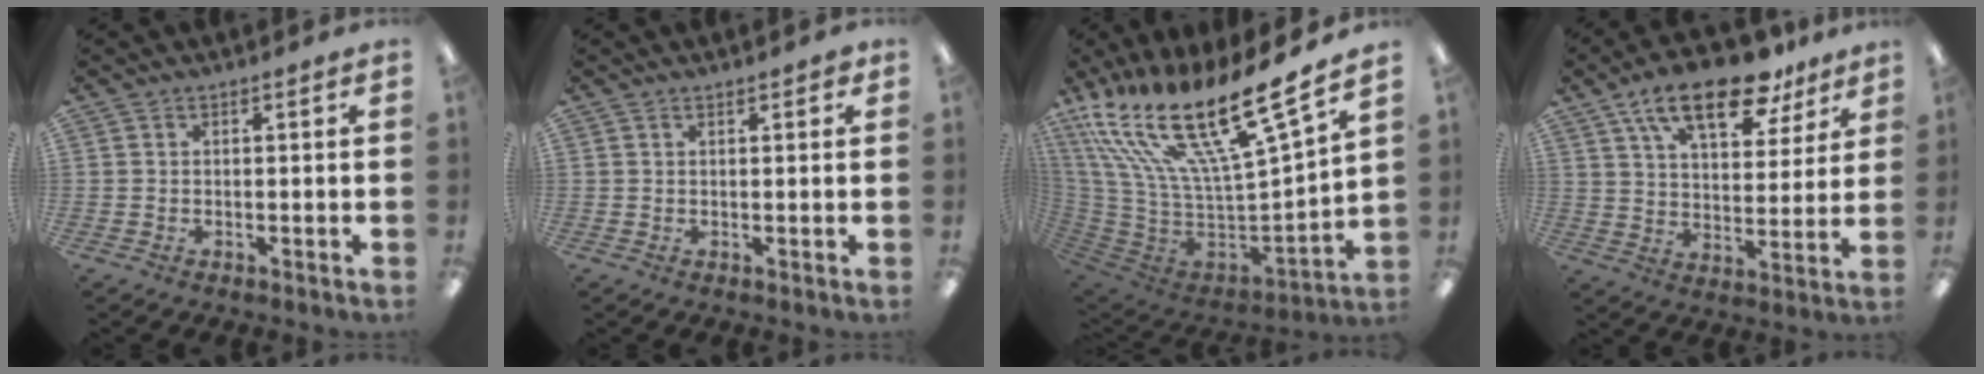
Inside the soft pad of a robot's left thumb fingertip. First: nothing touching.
{"total": 1.4, "force": [0.9, 0.5, 0.9], "torque": [-0.011, -0.001, 0.015]}
{"total": 24.7, "force": [17.2, 6.2, 16.6], "torque": [-0.285, -0.130, 0.293]}
{"total": 17.7, "force": [11.7, 7.7, 10.9], "torque": [-0.174, -0.053, 0.199]}